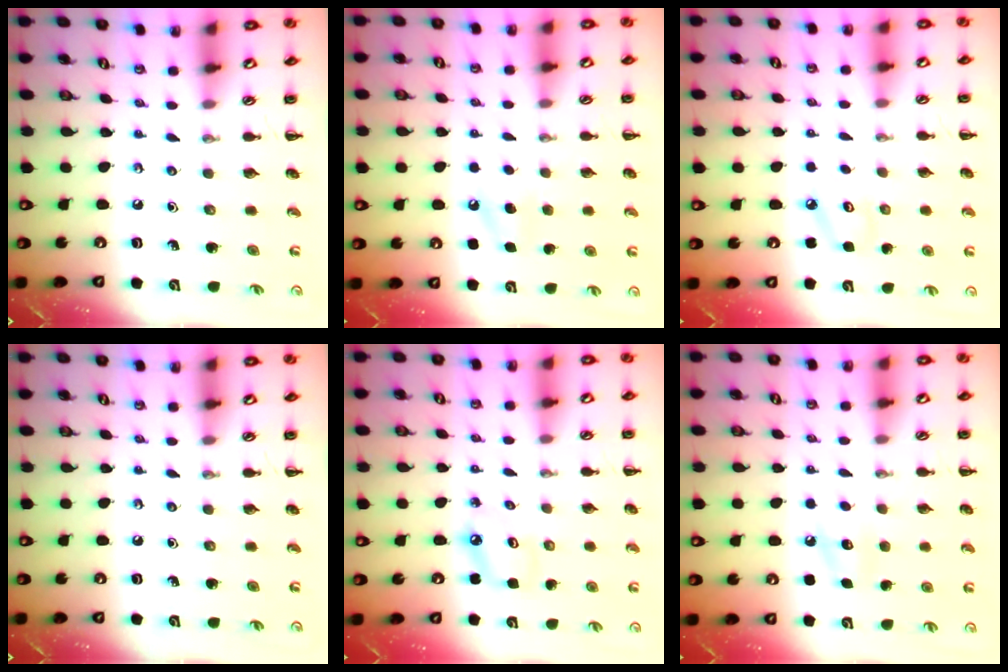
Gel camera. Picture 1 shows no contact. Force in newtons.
{"total": 5.6, "press": 5.4, "slide": 1.5}
{"total": 4.0, "press": 3.9, "slide": 1.0}
{"total": 0.0}
{"total": 3.6, "press": 3.5, "slide": 0.5}
{"total": 7.8, "press": 7.6, "slide": 1.7}